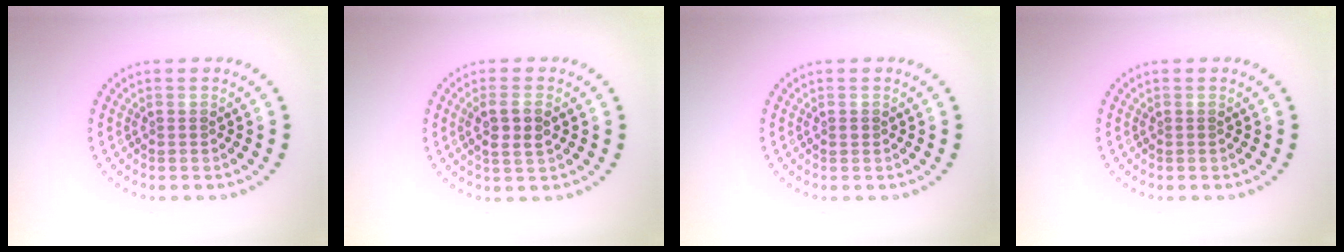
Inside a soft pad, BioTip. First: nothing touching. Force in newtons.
{"total": 2.6, "press": 2.5, "slide": 0.8}
{"total": 0.6, "press": 0.6, "slide": 0.1}
{"total": 0.0}